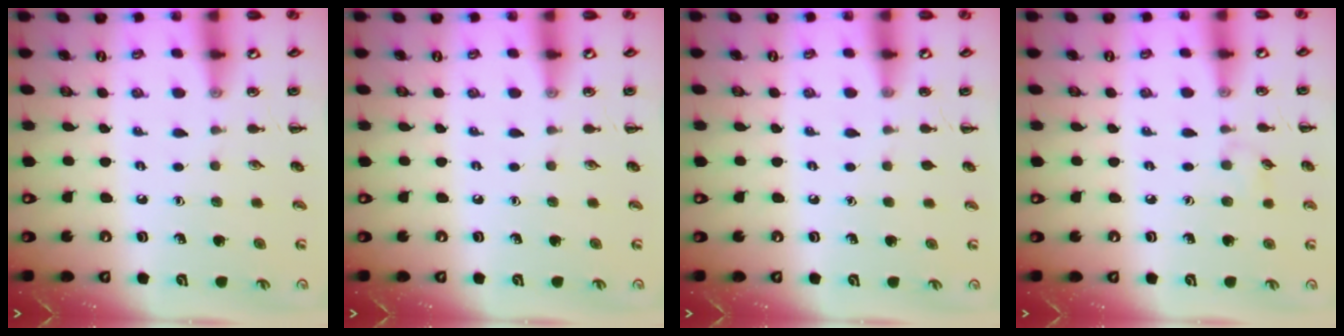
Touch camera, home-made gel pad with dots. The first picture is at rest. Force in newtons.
{"total": 0.0}
{"total": 0.0}
{"total": 3.9, "press": 3.6, "slide": 1.5}